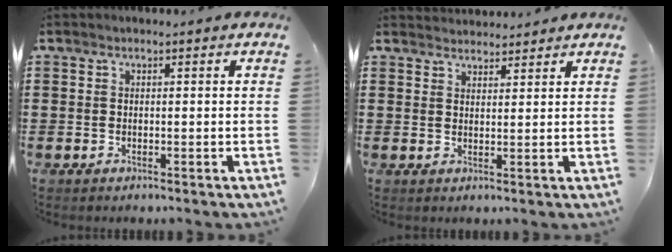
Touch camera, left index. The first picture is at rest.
{"total": 2.2, "force": [2.2, 0.3, -0.3], "torque": [0.000, -0.001, 0.043]}